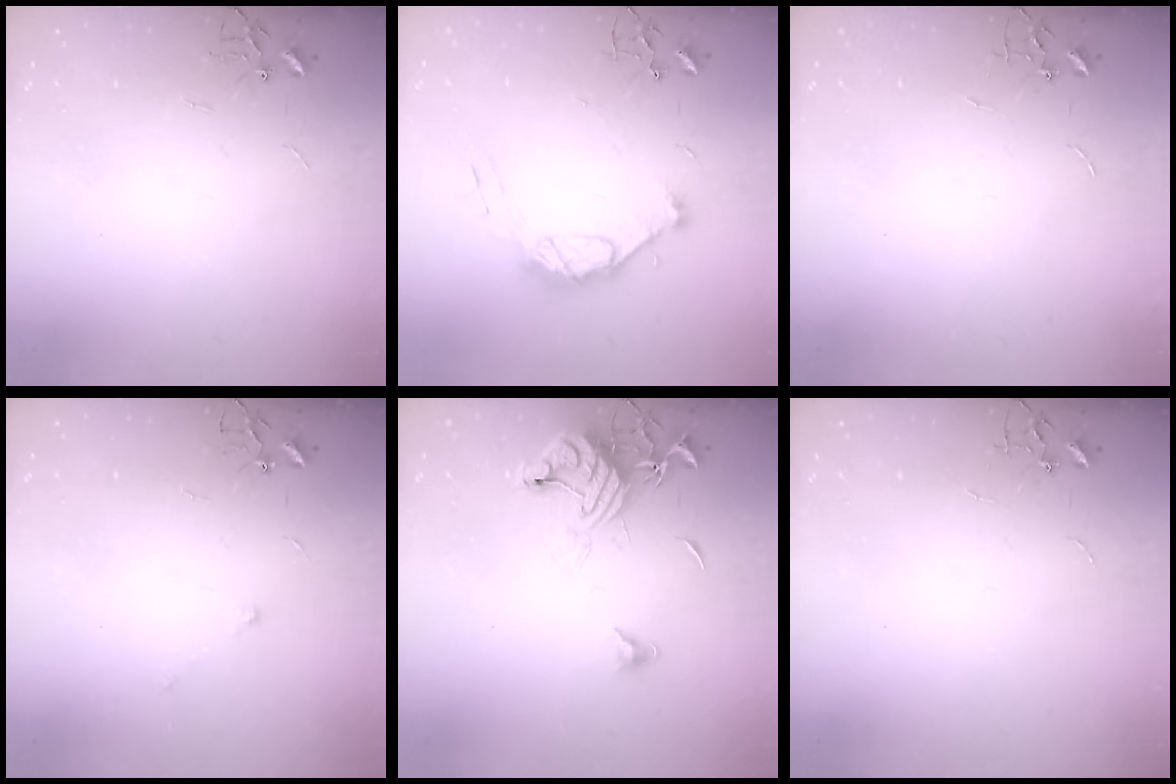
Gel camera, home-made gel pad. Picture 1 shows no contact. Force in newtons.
{"total": 10.2, "press": 10.2, "slide": 1.1}
{"total": 0.0}
{"total": 5.6, "press": 5.2, "slide": 2.0}
{"total": 13.9, "press": 13.8, "slide": 1.2}
{"total": 0.0}